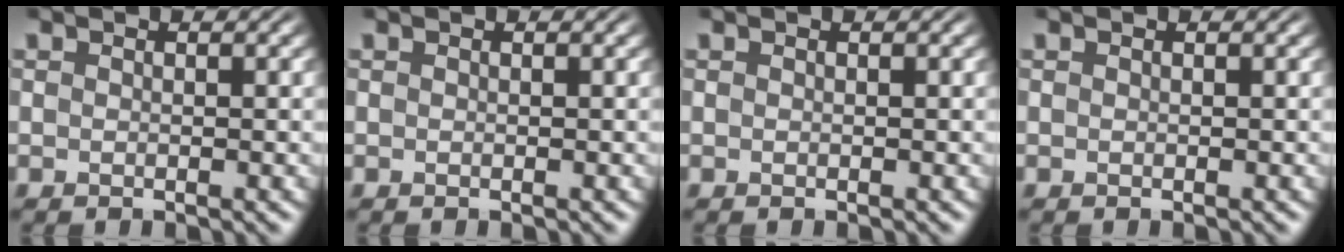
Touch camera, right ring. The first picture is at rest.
{"total": 0.0}
{"total": 0.0}
{"total": 0.0}